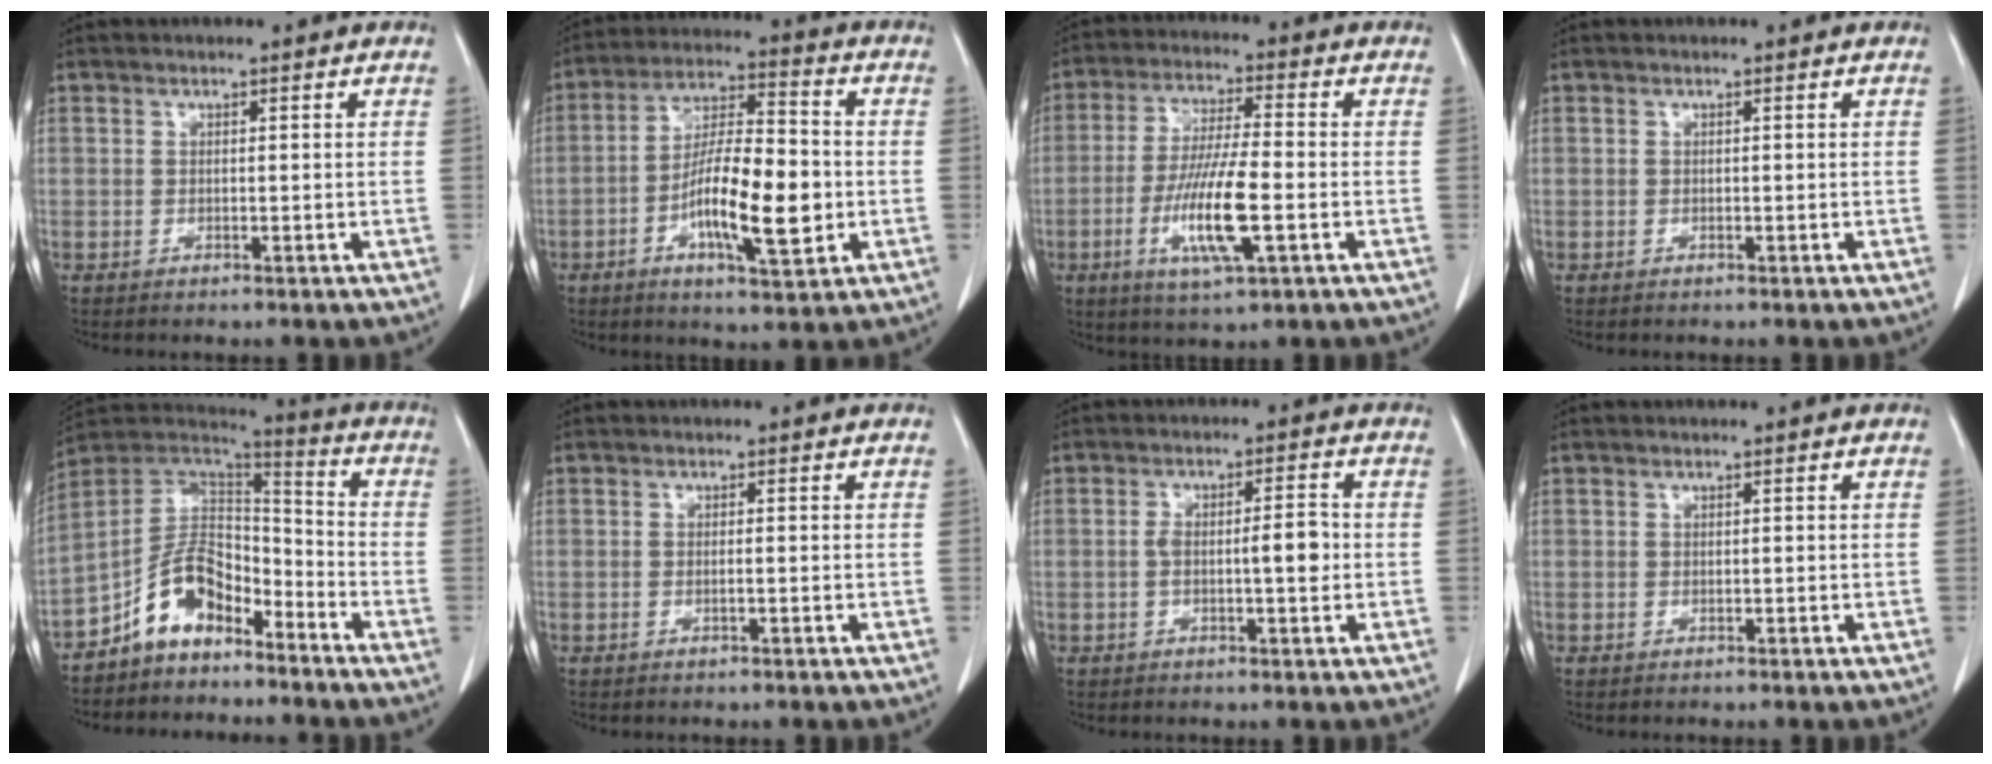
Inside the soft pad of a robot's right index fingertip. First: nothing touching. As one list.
[{"total": 13.5, "force": [-3.1, 3.3, 12.8], "torque": [-0.231, 0.000, -0.053]}, {"total": 11.3, "force": [-3.3, 1.2, 10.8], "torque": [-0.212, -0.015, -0.062]}, {"total": 0.0}, {"total": 10.5, "force": [-7.0, 5.5, 5.5], "torque": [-0.104, 0.040, -0.133]}, {"total": 0.6, "force": [-0.2, 0.0, 0.5], "torque": [-0.010, 0.000, -0.002]}, {"total": 5.1, "force": [-0.4, 1.3, 4.9], "torque": [-0.089, 0.014, -0.004]}, {"total": 0.0}]